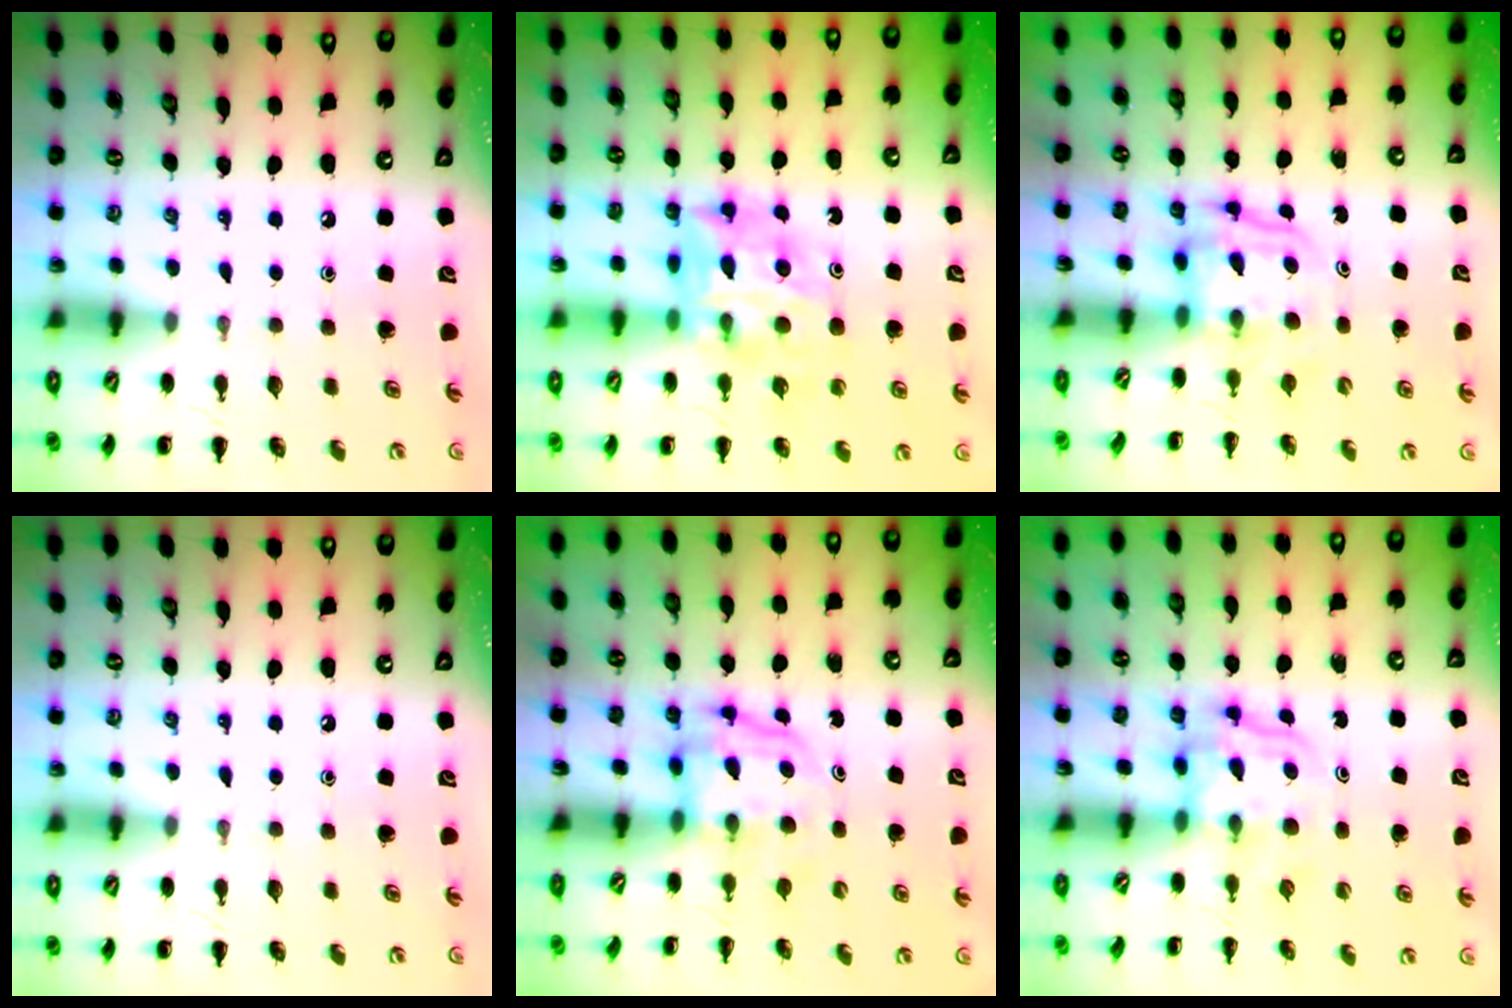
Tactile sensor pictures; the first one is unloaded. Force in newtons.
{"total": 12.3, "press": 11.8, "slide": 3.7}
{"total": 3.7, "press": 3.7, "slide": 0.4}
{"total": 0.0}
{"total": 4.0, "press": 4.0, "slide": 0.4}
{"total": 3.5, "press": 3.4, "slide": 0.2}